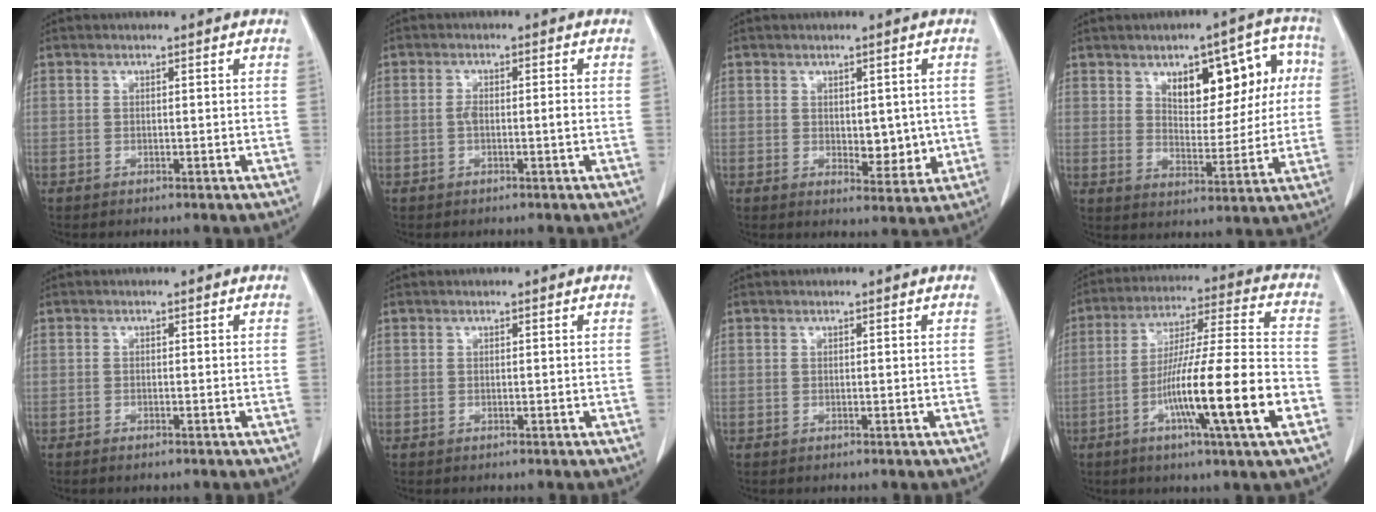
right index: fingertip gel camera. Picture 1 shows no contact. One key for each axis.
{"total": 2.4, "fx": -0.4, "fy": 0.6, "fz": 2.3, "tx": -0.047, "ty": 0.004, "tz": -0.006}
{"total": 5.1, "fx": 0.0, "fy": 2.7, "fz": 4.3, "tx": -0.052, "ty": -0.009, "tz": 0.009}
{"total": 12.6, "fx": 4.2, "fy": 6.1, "fz": 10.2, "tx": -0.121, "ty": 0.034, "tz": 0.064}
{"total": 0.9, "fx": -0.8, "fy": 0.1, "fz": 0.5, "tx": -0.013, "ty": -0.002, "tz": -0.011}
{"total": 0.0}
{"total": 0.0}
{"total": 18.0, "fx": -6.1, "fy": 0.0, "fz": 16.9, "tx": -0.286, "ty": -0.009, "tz": -0.104}